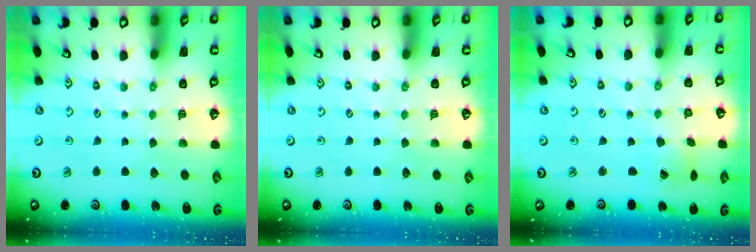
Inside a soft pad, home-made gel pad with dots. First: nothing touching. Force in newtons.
{"total": 0.0}
{"total": 1.8, "press": 1.8, "slide": 0.2}